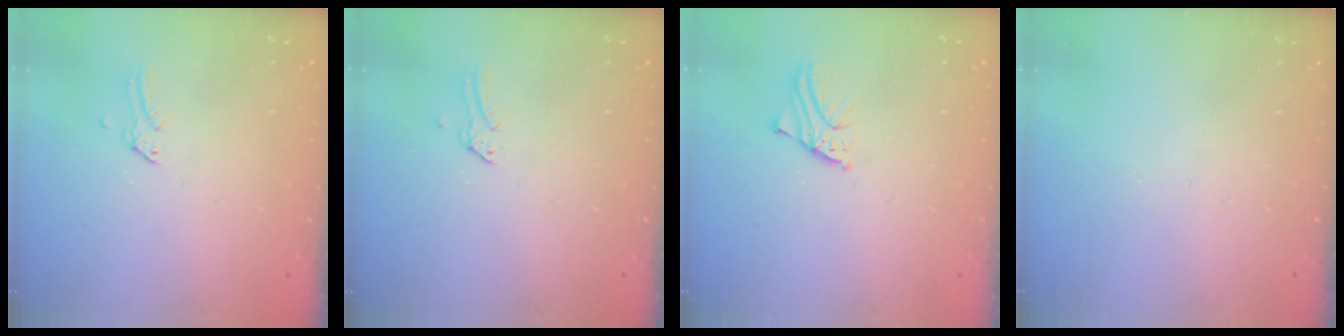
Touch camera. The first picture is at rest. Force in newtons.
{"total": 0.0}
{"total": 1.8, "press": 1.8, "slide": 0.1}
{"total": 0.0}